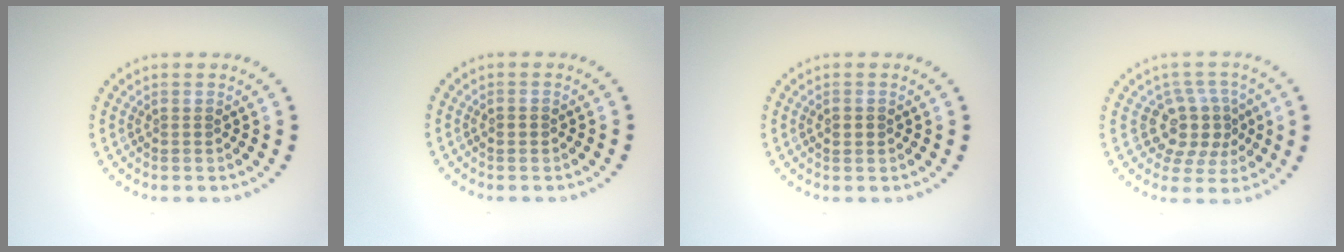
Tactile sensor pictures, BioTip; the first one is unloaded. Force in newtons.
{"total": 1.0, "press": 1.0, "slide": 0.2}
{"total": 1.4, "press": 1.4, "slide": 0.2}
{"total": 4.0, "press": 3.3, "slide": 2.3}